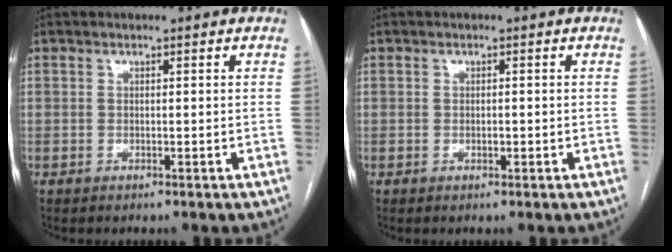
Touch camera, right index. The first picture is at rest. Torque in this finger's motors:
{"motor_torque": [-0.12, 0.09, -0.04, -0.01]}